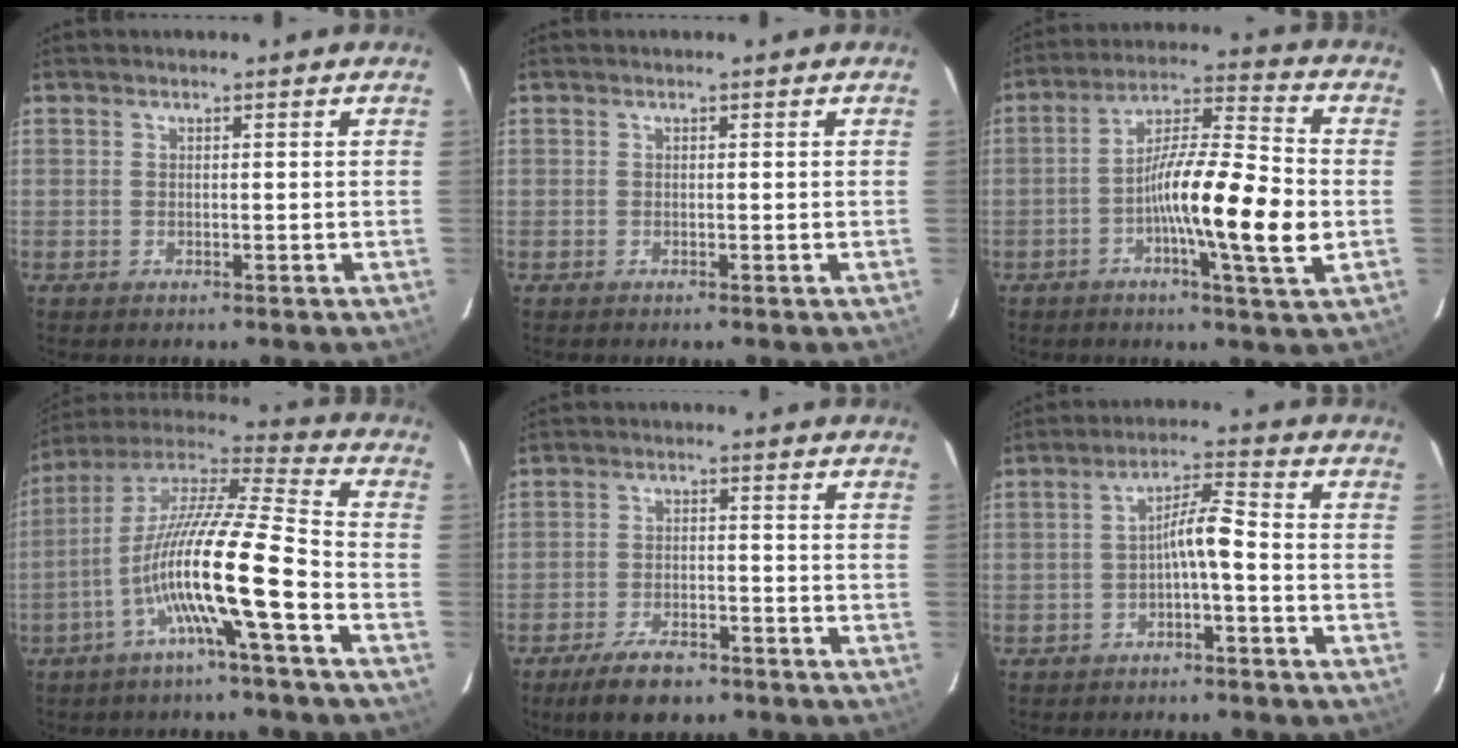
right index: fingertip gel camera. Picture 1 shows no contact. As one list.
[{"total": 0.0}, {"total": 14.7, "force": [-3.0, 0.8, 14.4], "torque": [-0.244, 0.001, -0.056]}, {"total": 16.2, "force": [-5.7, -0.4, 15.1], "torque": [-0.285, 0.008, -0.112]}, {"total": 7.0, "force": [-5.1, 2.7, 3.9], "torque": [-0.073, -0.004, -0.086]}, {"total": 5.1, "force": [-1.4, 0.4, 4.9], "torque": [-0.082, 0.020, -0.022]}]